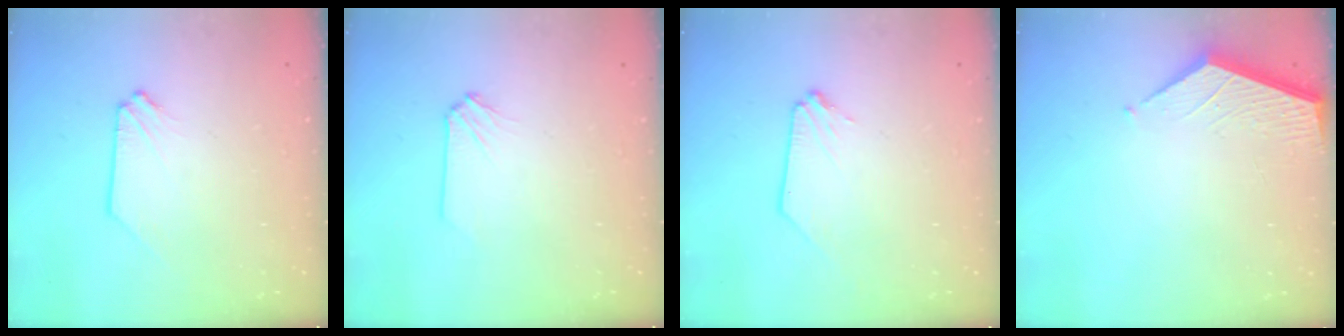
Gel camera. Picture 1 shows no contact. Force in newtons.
{"total": 0.0}
{"total": 0.0}
{"total": 3.7, "press": 3.7, "slide": 0.3}